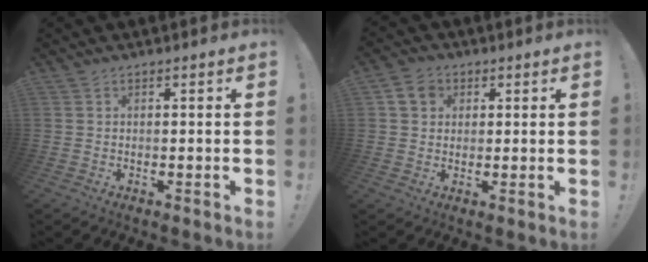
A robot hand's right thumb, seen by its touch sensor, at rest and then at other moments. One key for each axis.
{"total": 6.2, "fx": 2.2, "fy": 5.1, "fz": 2.7, "tx": -0.038, "ty": 0.003, "tz": 0.043}